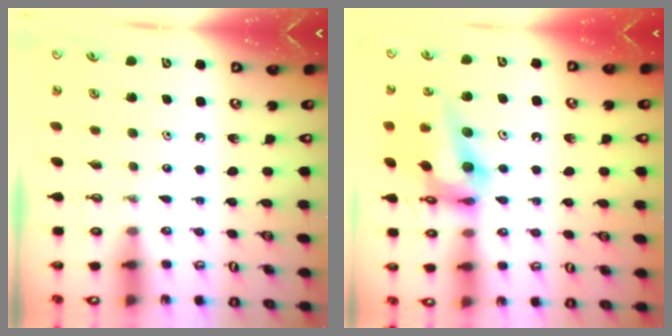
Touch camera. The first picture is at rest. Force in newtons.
{"total": 17.0, "press": 16.9, "slide": 1.2}